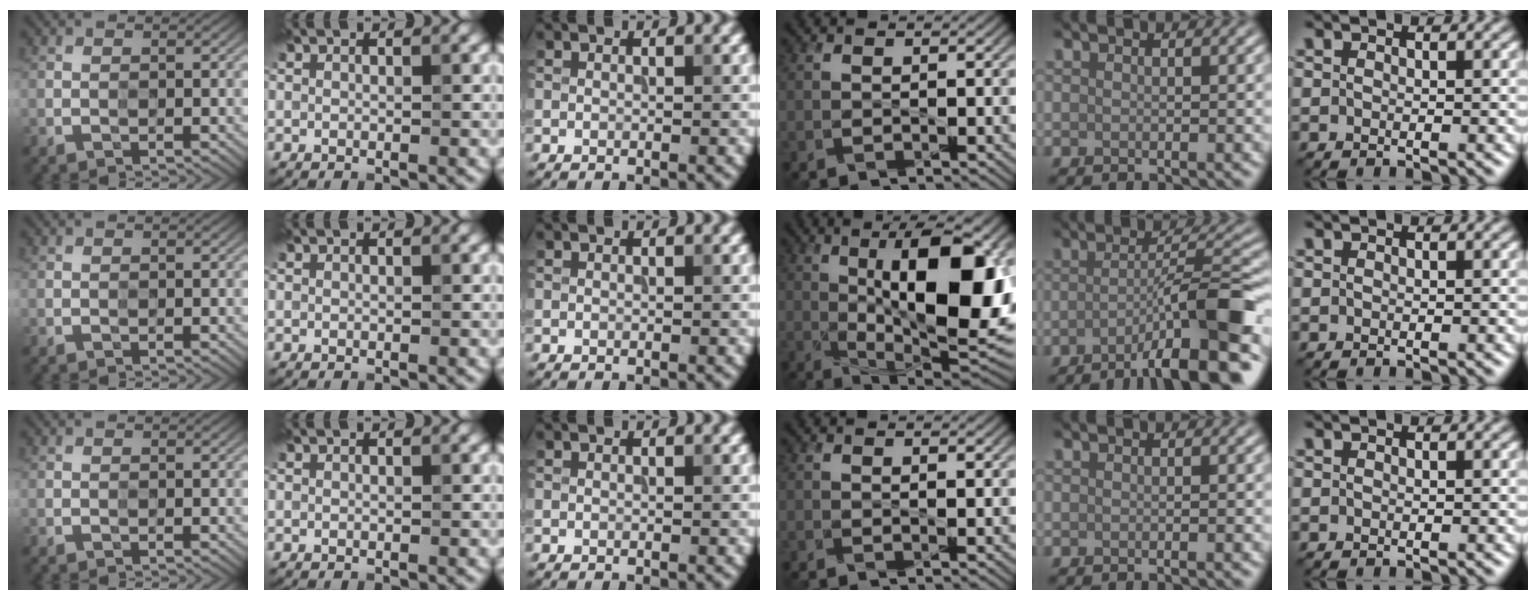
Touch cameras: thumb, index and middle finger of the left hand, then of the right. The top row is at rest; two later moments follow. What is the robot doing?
{"motion": "press", "object": "stopwatch"}